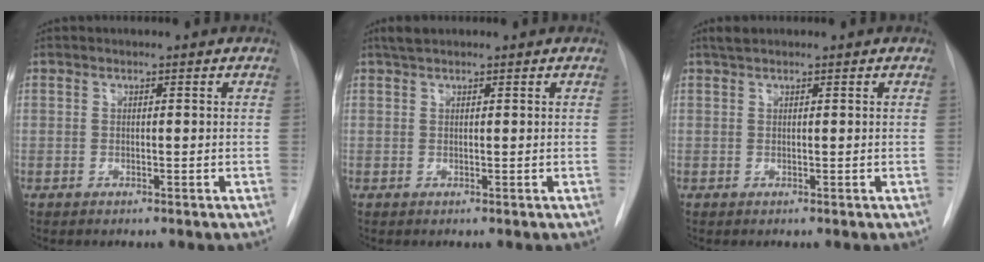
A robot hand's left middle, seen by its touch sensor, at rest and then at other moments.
{"total": 1.7, "force": [1.4, 0.5, 0.8], "torque": [-0.018, 0.012, 0.027]}
{"total": 1.2, "force": [1.0, 0.3, 0.5], "torque": [-0.012, 0.010, 0.020]}